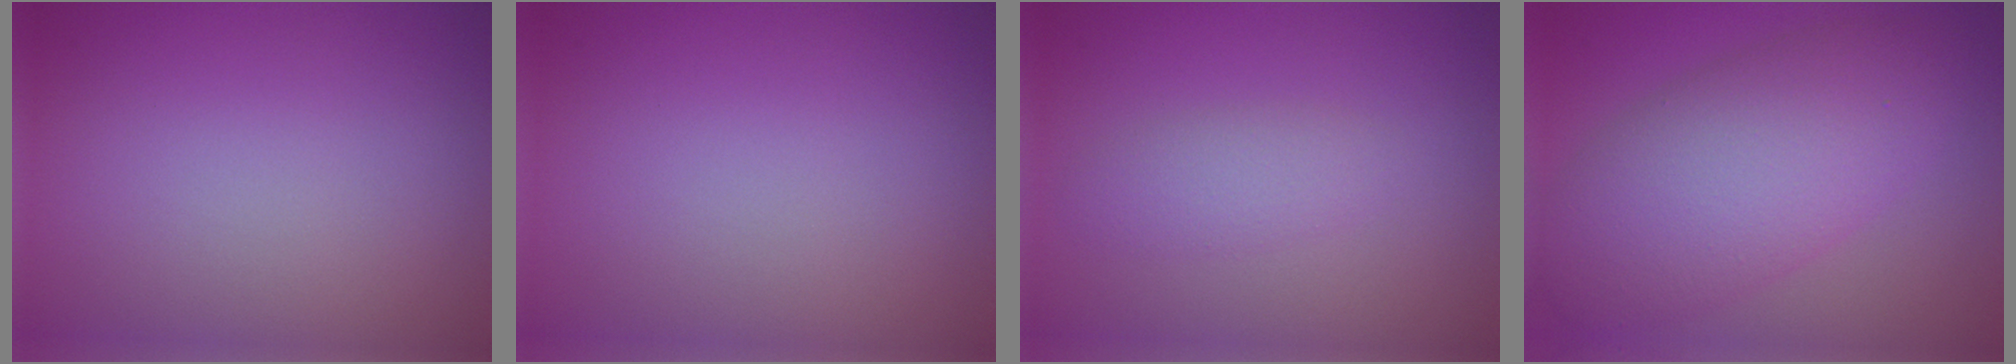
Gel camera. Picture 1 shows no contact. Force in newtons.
{"total": 0.0}
{"total": 2.0, "press": 2.0, "slide": 0.1}
{"total": 8.3, "press": 8.3, "slide": 0.1}